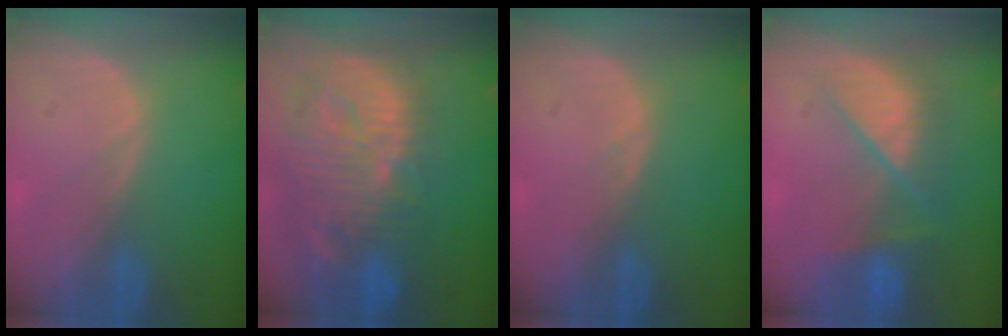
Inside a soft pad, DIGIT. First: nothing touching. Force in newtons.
{"total": 14.1, "press": 12.4, "slide": 6.9}
{"total": 0.5, "press": 0.5, "slide": 0.0}
{"total": 7.3, "press": 7.2, "slide": 1.0}